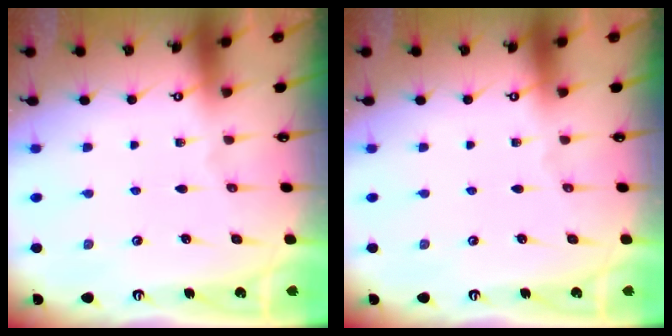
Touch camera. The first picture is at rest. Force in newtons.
{"total": 0.0}